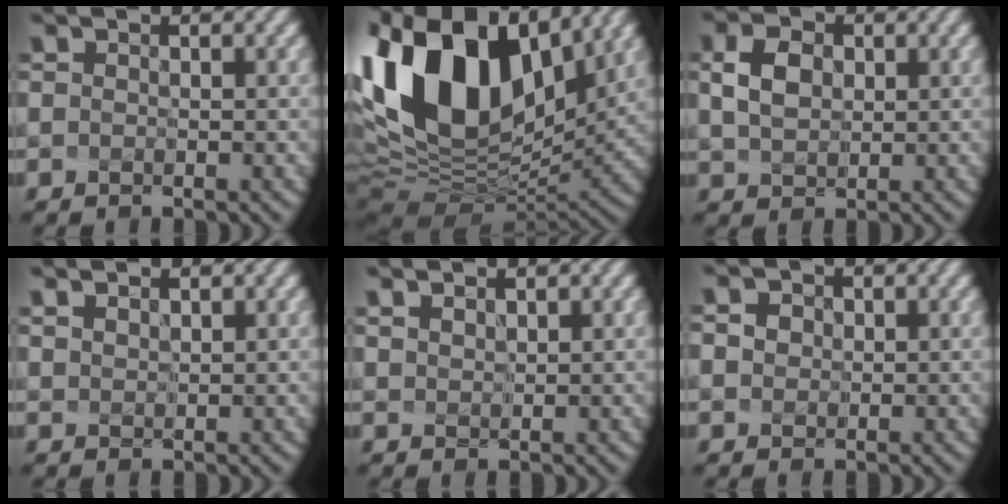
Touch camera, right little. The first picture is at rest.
{"total": 17.2, "force": [6.5, 10.4, 12.0], "torque": [-0.249, 0.045, 0.123]}
{"total": 2.3, "force": [0.4, 1.7, 1.5], "torque": [-0.038, 0.003, 0.016]}
{"total": 2.1, "force": [1.6, 0.9, 0.9], "torque": [-0.032, 0.018, 0.032]}
{"total": 2.5, "force": [1.9, 1.1, 1.1], "torque": [-0.037, 0.020, 0.038]}
{"total": 2.6, "force": [1.1, 2.1, 1.1], "torque": [-0.005, 0.026, 0.000]}